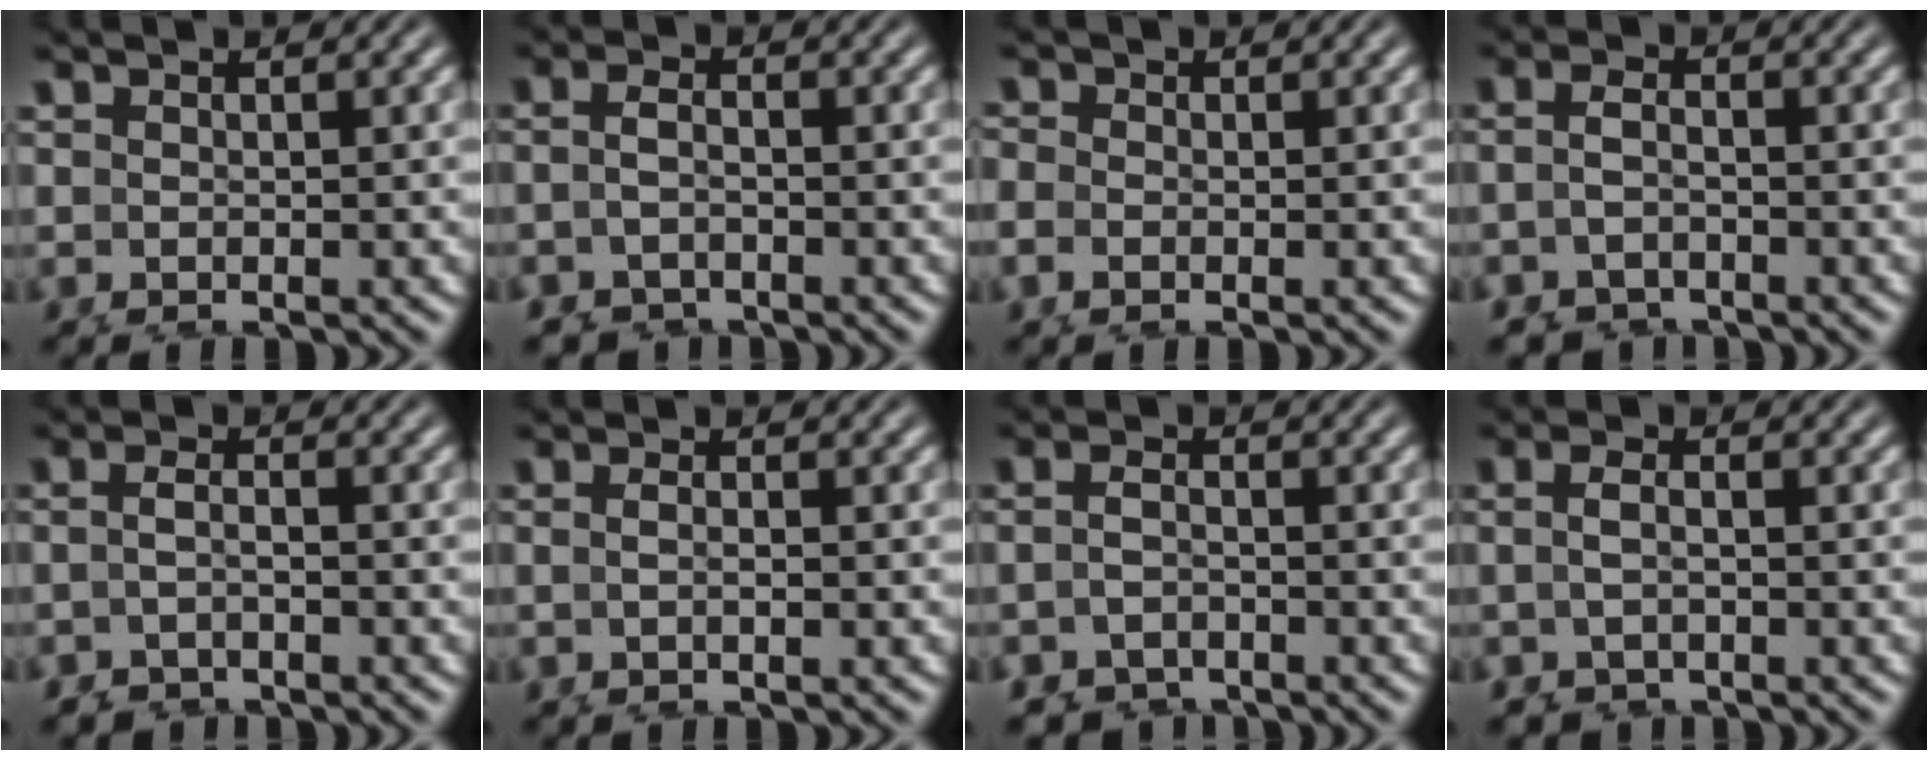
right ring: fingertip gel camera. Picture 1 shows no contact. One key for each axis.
{"total": 2.6, "fx": -1.1, "fy": 2.2, "fz": 0.9, "tx": -0.022, "ty": -0.005, "tz": -0.021}
{"total": 1.8, "fx": -0.1, "fy": 1.7, "fz": 0.7, "tx": -0.017, "ty": -0.004, "tz": -0.005}
{"total": 3.0, "fx": -1.4, "fy": 2.5, "fz": 1.0, "tx": -0.022, "ty": -0.006, "tz": -0.027}
{"total": 2.1, "fx": -0.8, "fy": 1.6, "fz": 1.1, "tx": -0.017, "ty": -0.003, "tz": -0.019}
{"total": 1.8, "fx": -0.3, "fy": 0.5, "fz": 1.6, "tx": -0.031, "ty": 0.000, "tz": -0.006}
{"total": 3.0, "fx": -2.4, "fy": 1.8, "fz": 0.4, "tx": -0.007, "ty": -0.013, "tz": -0.036}
{"total": 2.4, "fx": -0.8, "fy": 1.7, "fz": 1.4, "tx": -0.031, "ty": -0.002, "tz": -0.018}